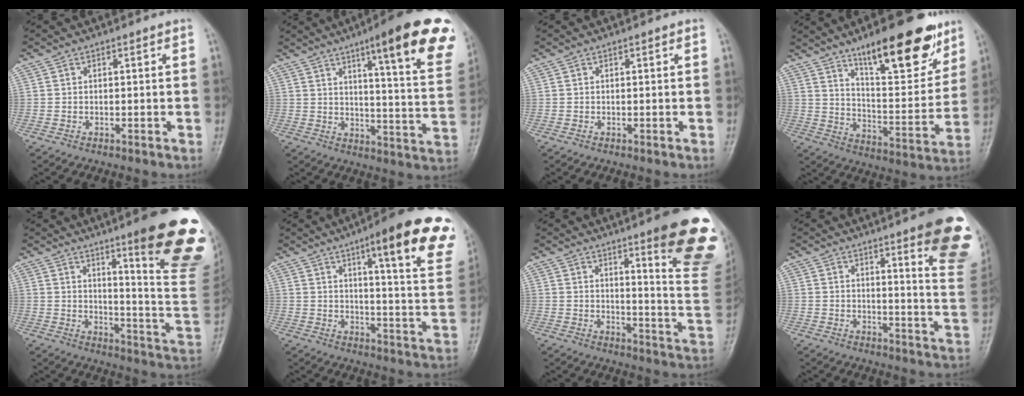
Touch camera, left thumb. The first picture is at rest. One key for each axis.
{"total": 22.9, "fx": 13.2, "fy": 4.1, "fz": 18.3, "tx": -0.219, "ty": -0.051, "tz": 0.167}
{"total": 0.0}
{"total": 20.9, "fx": 13.6, "fy": 6.6, "fz": 14.5, "tx": -0.168, "ty": -0.071, "tz": 0.215}
{"total": 22.6, "fx": 12.4, "fy": 3.1, "fz": 18.6, "tx": -0.199, "ty": -0.070, "tz": 0.169}
{"total": 22.3, "fx": 12.5, "fy": 4.4, "fz": 18.0, "tx": -0.211, "ty": -0.047, "tz": 0.155}
{"total": 19.3, "fx": 11.4, "fy": 2.7, "fz": 15.4, "tx": -0.159, "ty": -0.074, "tz": 0.144}
{"total": 16.0, "fx": 9.4, "fy": 2.5, "fz": 12.7, "tx": -0.122, "ty": -0.058, "tz": 0.106}